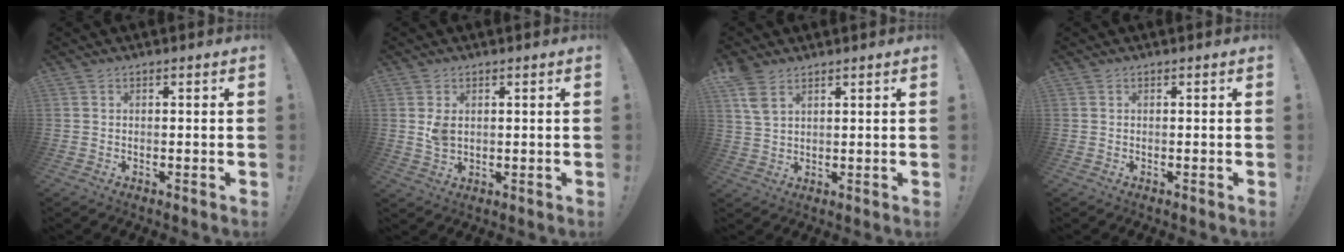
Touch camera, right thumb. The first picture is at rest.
{"total": 3.7, "force": [0.9, 2.4, 2.6], "torque": [-0.040, 0.000, 0.017]}
{"total": 6.2, "force": [3.8, 3.2, 3.8], "torque": [-0.066, -0.012, 0.075]}
{"total": 0.0}